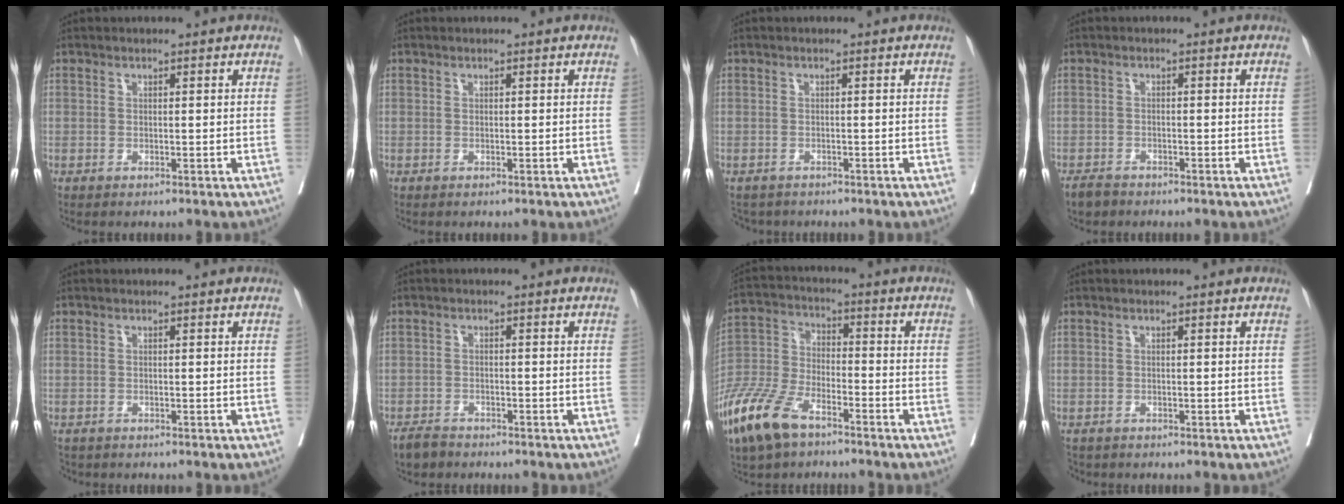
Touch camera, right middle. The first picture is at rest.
{"total": 0.0}
{"total": 3.3, "force": [-2.9, 1.5, 0.2], "torque": [0.000, -0.003, -0.046]}
{"total": 2.4, "force": [-2.1, 1.1, 0.6], "torque": [-0.013, -0.001, -0.034]}
{"total": 1.9, "force": [-1.6, 0.9, 0.3], "torque": [-0.012, -0.004, -0.027]}
{"total": 3.0, "force": [-2.7, 1.2, 0.6], "torque": [-0.012, -0.002, -0.046]}
{"total": 13.0, "force": [-8.8, 5.1, 8.2], "torque": [-0.192, -0.023, -0.178]}
{"total": 2.3, "force": [-2.0, 1.1, 0.4], "torque": [-0.010, -0.004, -0.033]}